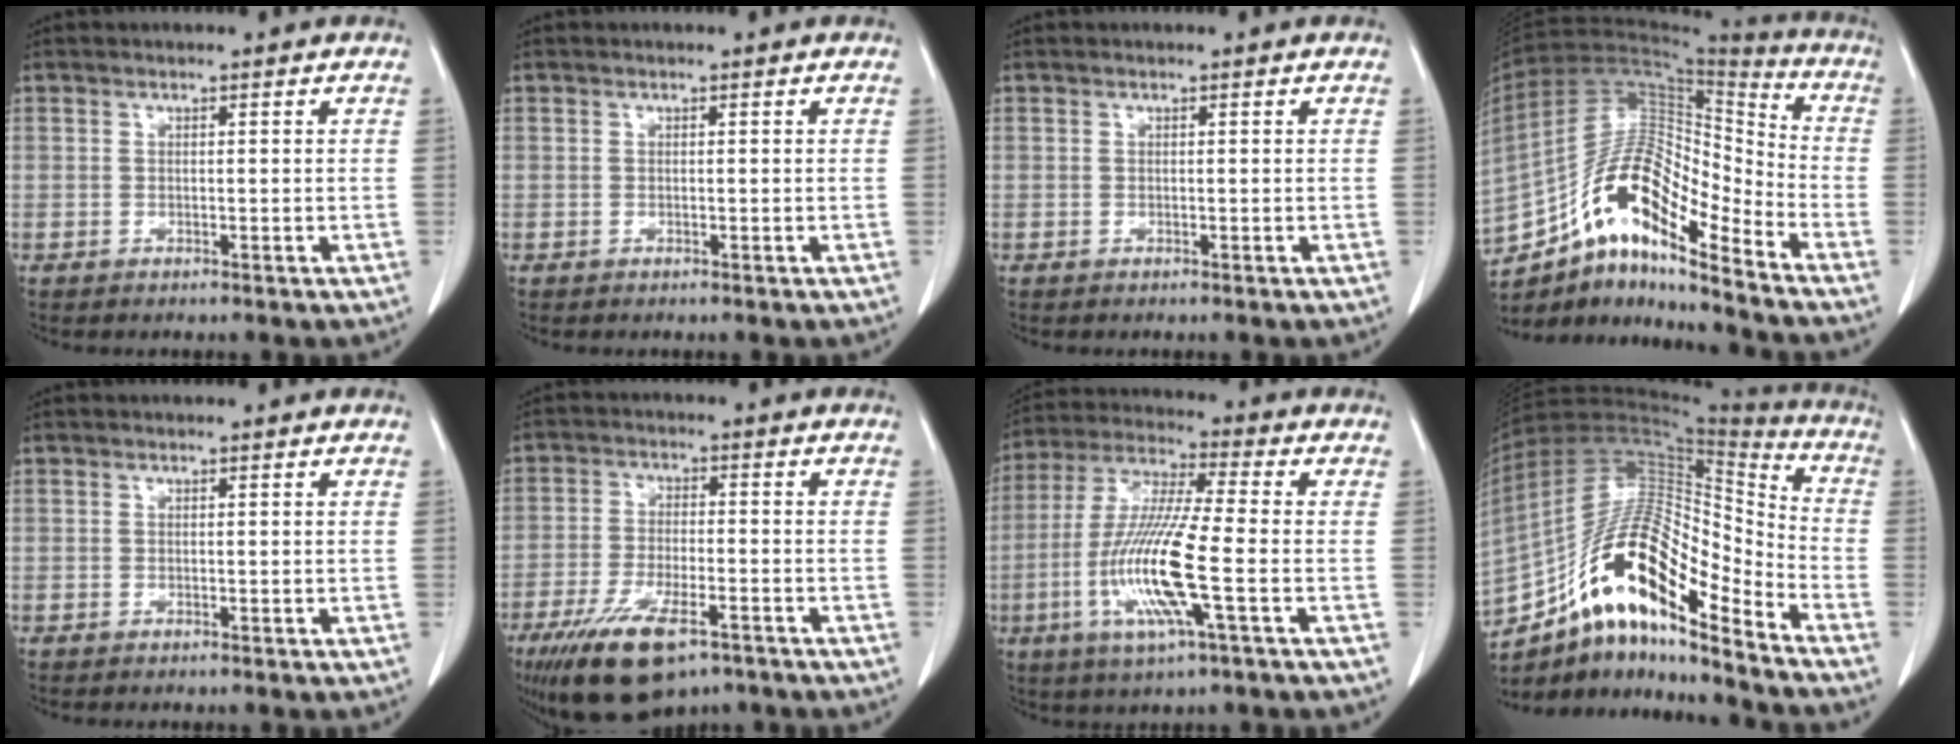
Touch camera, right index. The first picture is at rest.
{"total": 0.0}
{"total": 0.0}
{"total": 16.0, "force": [-10.6, 4.2, 11.3], "torque": [-0.198, 0.044, -0.180]}
{"total": 0.0}
{"total": 12.3, "force": [-7.8, 4.1, 8.7], "torque": [-0.161, -0.020, -0.128]}
{"total": 14.3, "force": [-3.7, 0.6, 13.8], "torque": [-0.288, -0.013, -0.076]}
{"total": 19.4, "force": [-11.6, 4.9, 14.7], "torque": [-0.270, 0.030, -0.197]}